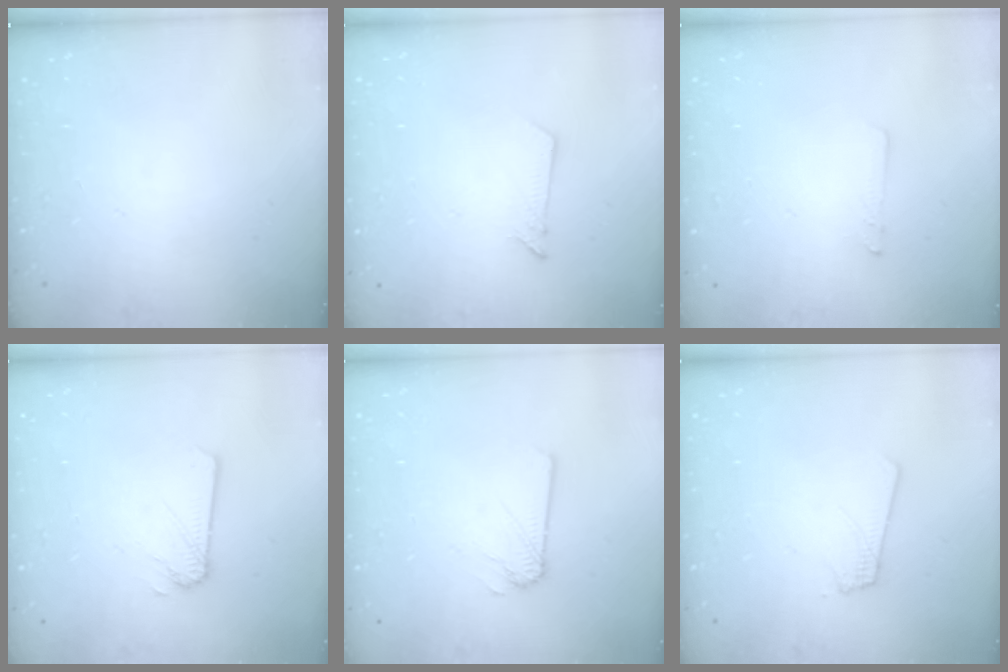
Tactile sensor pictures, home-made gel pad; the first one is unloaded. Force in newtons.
{"total": 2.6, "press": 2.6, "slide": 0.3}
{"total": 1.8, "press": 1.7, "slide": 0.0}
{"total": 2.2, "press": 2.2, "slide": 0.0}
{"total": 1.8, "press": 1.8, "slide": 0.2}
{"total": 1.8, "press": 1.8, "slide": 0.1}